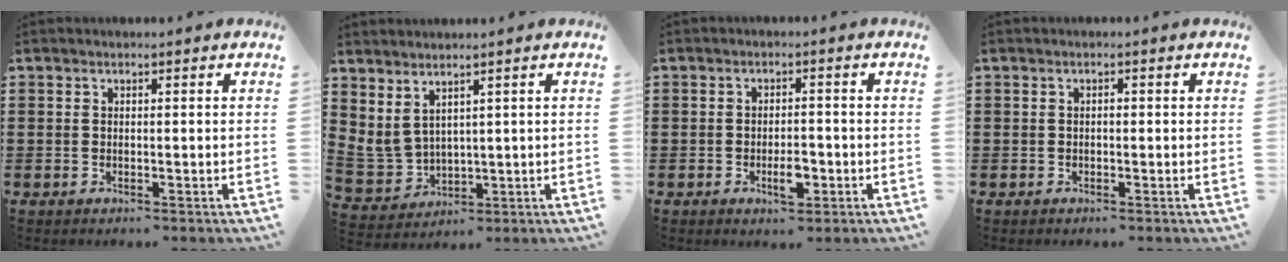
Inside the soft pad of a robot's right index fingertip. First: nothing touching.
{"total": 3.0, "force": [2.2, 1.7, 1.3], "torque": [-0.052, -0.010, 0.038]}
{"total": 3.9, "force": [-1.4, 1.5, 3.3], "torque": [-0.056, 0.004, -0.023]}
{"total": 0.6, "force": [0.0, 0.3, 0.5], "torque": [-0.010, -0.001, -0.001]}